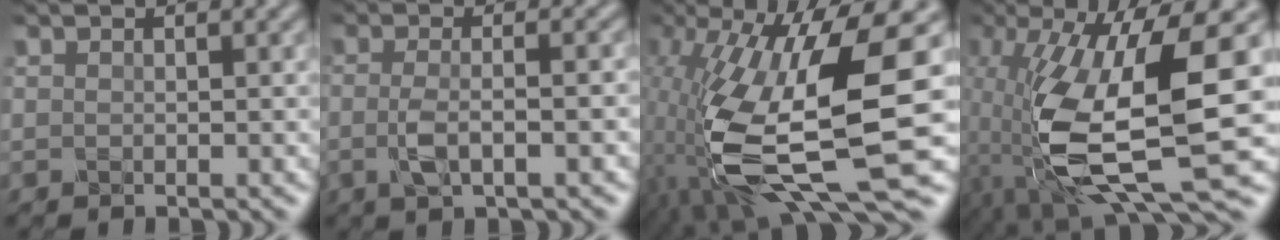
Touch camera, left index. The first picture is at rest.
{"total": 3.3, "force": [-1.3, 0.8, 3.0], "torque": [-0.057, -0.006, -0.032]}
{"total": 15.6, "force": [-2.9, 5.1, 14.5], "torque": [-0.301, -0.024, -0.052]}
{"total": 14.3, "force": [-3.5, 4.1, 13.3], "torque": [-0.271, -0.014, -0.065]}